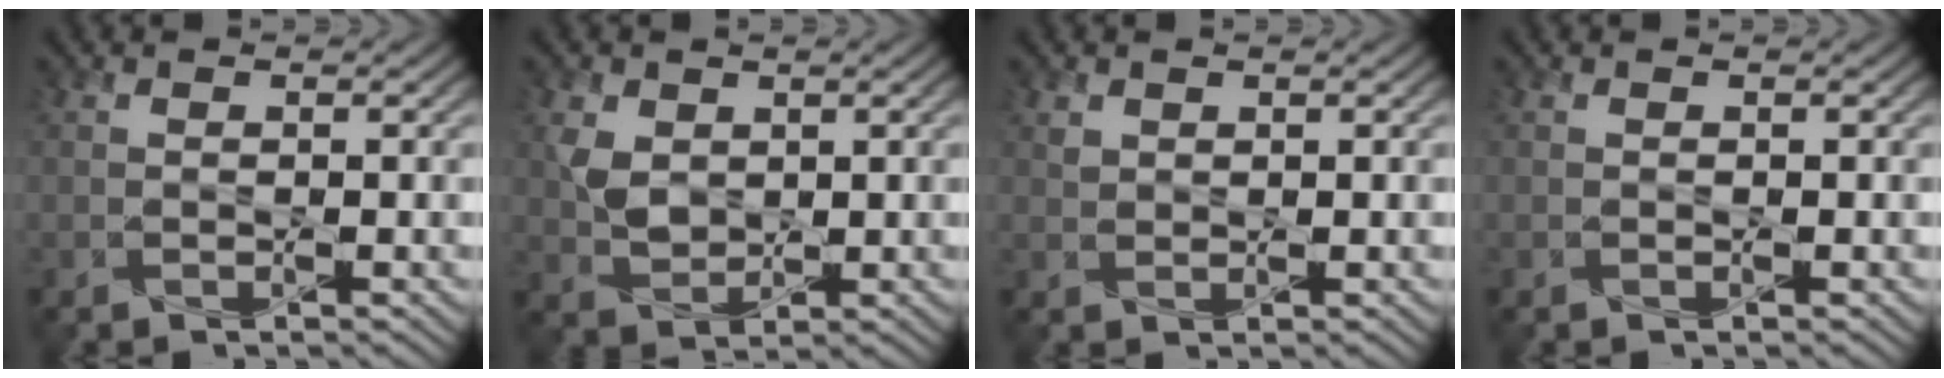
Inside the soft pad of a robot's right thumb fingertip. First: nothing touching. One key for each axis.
{"total": 3.7, "fx": 1.0, "fy": 2.8, "fz": 2.2, "tx": -0.060, "ty": -0.004, "tz": 0.023}
{"total": 0.9, "fx": 0.6, "fy": 0.7, "fz": 0.2, "tx": -0.009, "ty": -0.002, "tz": 0.014}
{"total": 0.0}